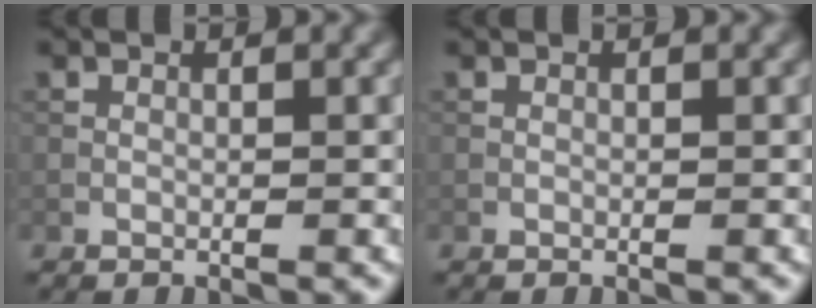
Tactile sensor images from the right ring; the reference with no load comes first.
{"total": 0.0}